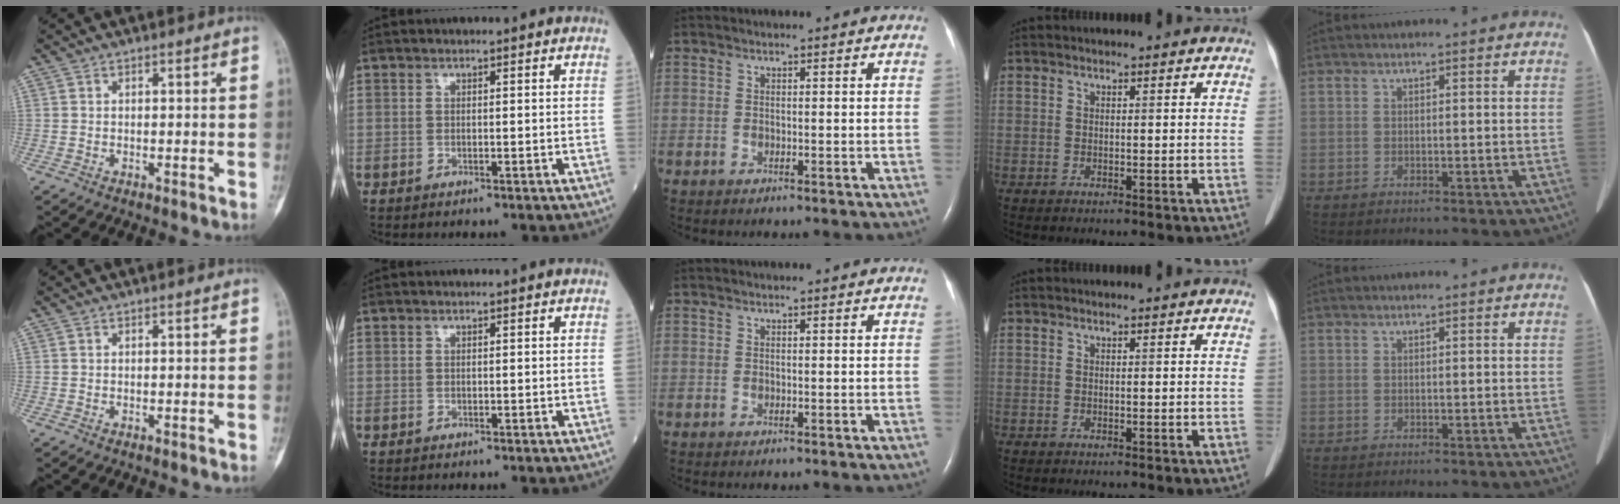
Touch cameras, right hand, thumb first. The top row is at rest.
{}